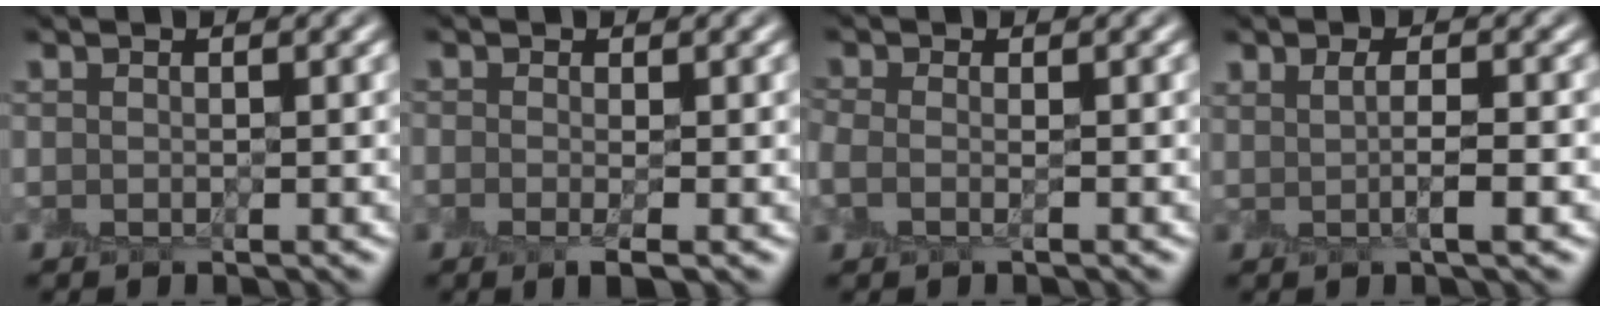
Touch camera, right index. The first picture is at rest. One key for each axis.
{"total": 1.3, "fx": -0.6, "fy": 0.2, "fz": 1.1, "tx": -0.018, "ty": -0.006, "tz": -0.011}
{"total": 1.1, "fx": -0.4, "fy": 0.6, "fz": 0.8, "tx": -0.023, "ty": -0.002, "tz": -0.014}
{"total": 2.1, "fx": -0.2, "fy": 0.6, "fz": 2.0, "tx": -0.032, "ty": -0.001, "tz": -0.003}